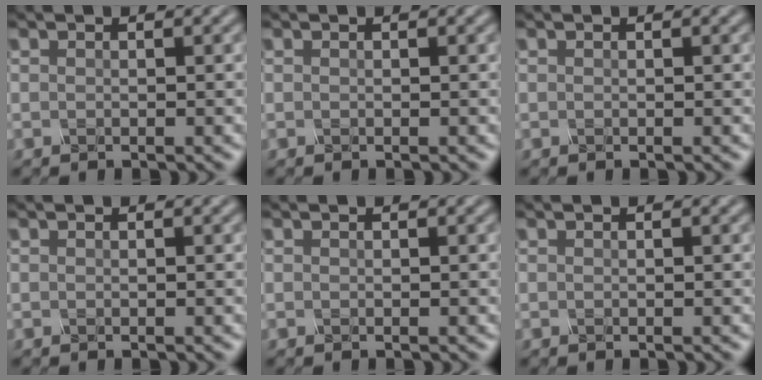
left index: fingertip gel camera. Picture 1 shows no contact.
{"total": 0.0}
{"total": 0.0}
{"total": 0.0}
{"total": 0.0}
{"total": 0.0}